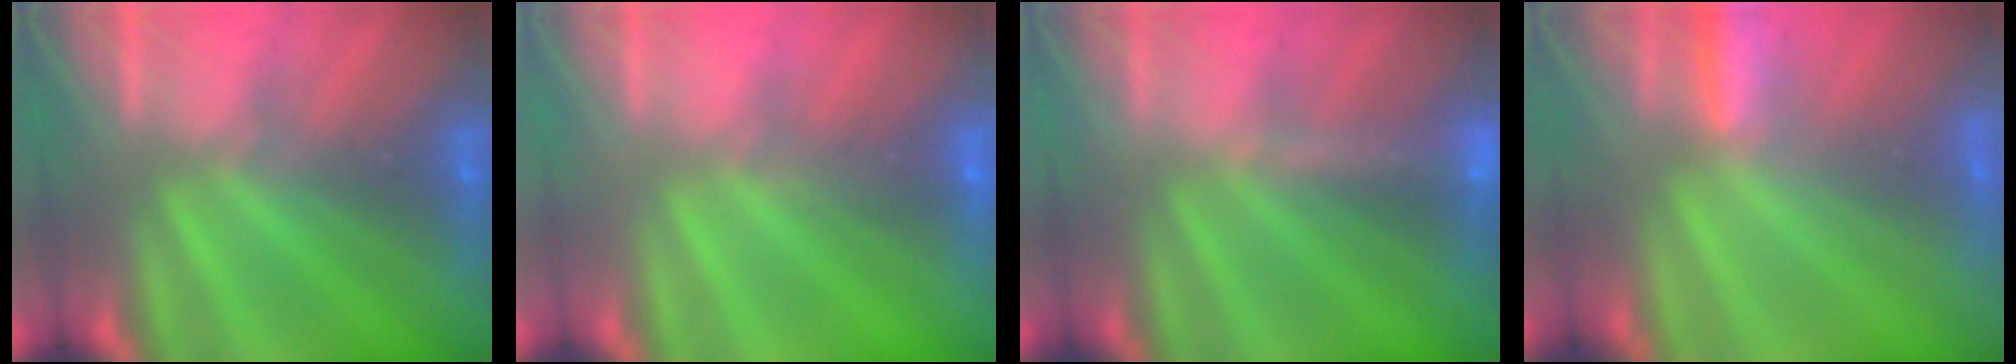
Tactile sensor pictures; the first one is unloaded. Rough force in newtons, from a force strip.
{"total": 3.0}
{"total": 3.2}
{"total": 3.0}